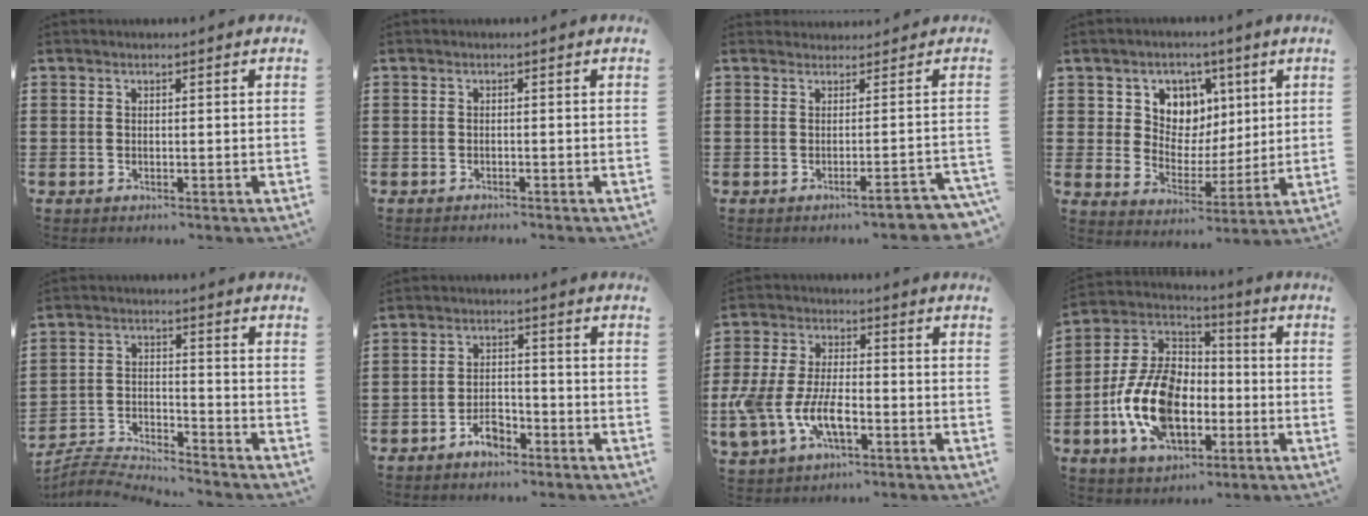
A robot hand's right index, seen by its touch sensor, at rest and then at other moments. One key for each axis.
{"total": 0.6, "fx": -0.6, "fy": 0.1, "fz": 0.0, "tx": -0.002, "ty": 0.001, "tz": -0.013}
{"total": 1.2, "fx": -0.4, "fy": 0.3, "fz": 1.1, "tx": -0.013, "ty": 0.000, "tz": -0.006}
{"total": 6.9, "fx": 3.3, "fy": 5.9, "fz": 1.2, "tx": -0.059, "ty": -0.016, "tz": 0.058}
{"total": 5.0, "fx": -5.0, "fy": 0.4, "fz": 0.2, "tx": -0.021, "ty": 0.002, "tz": -0.108}
{"total": 4.0, "fx": -3.1, "fy": 1.7, "fz": 1.7, "tx": -0.031, "ty": 0.010, "tz": -0.061}
{"total": 9.2, "fx": -3.5, "fy": 4.7, "fz": 7.1, "tx": -0.173, "ty": -0.005, "tz": -0.069}
{"total": 14.8, "fx": -4.0, "fy": 9.0, "fz": 11.0, "tx": -0.261, "ty": 0.006, "tz": -0.079}